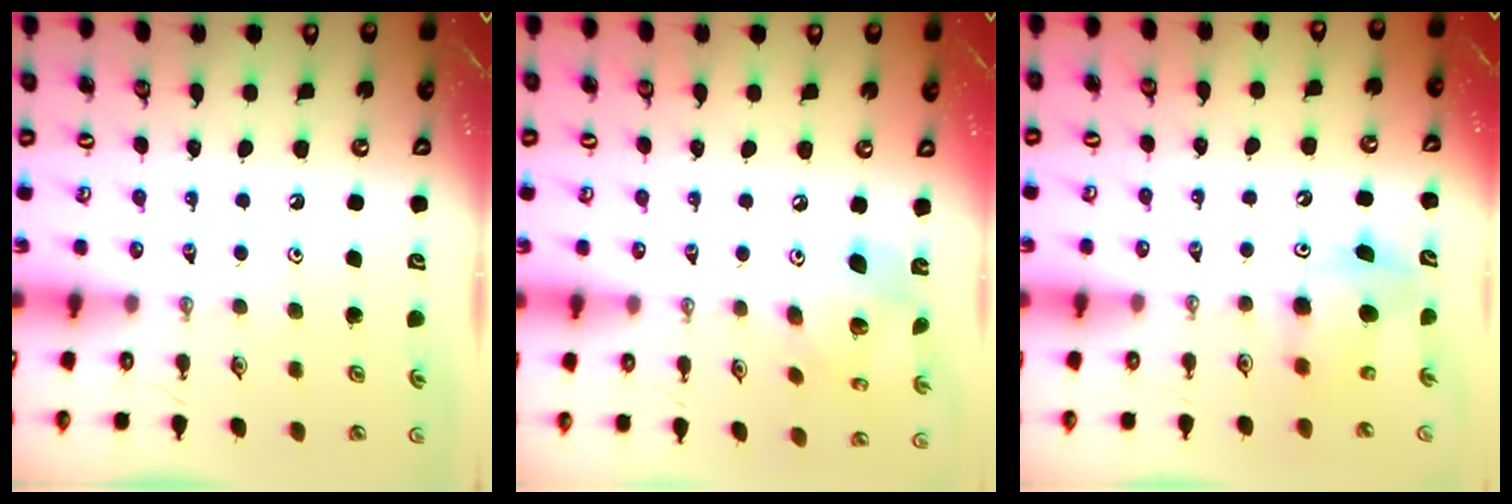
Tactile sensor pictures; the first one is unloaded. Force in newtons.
{"total": 12.3, "press": 12.2, "slide": 1.1}
{"total": 7.3, "press": 7.3, "slide": 0.5}